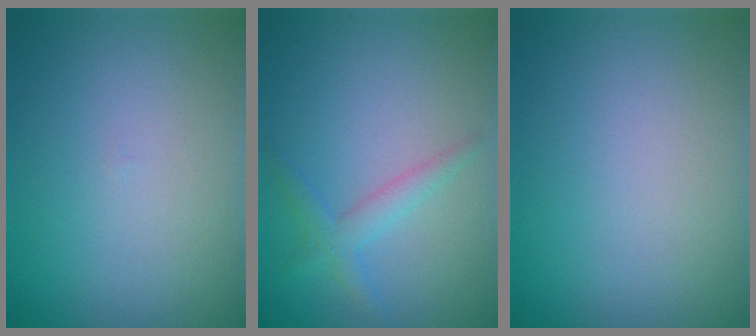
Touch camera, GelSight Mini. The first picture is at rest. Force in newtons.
{"total": 2.1, "press": 2.1, "slide": 0.0}
{"total": 0.0}